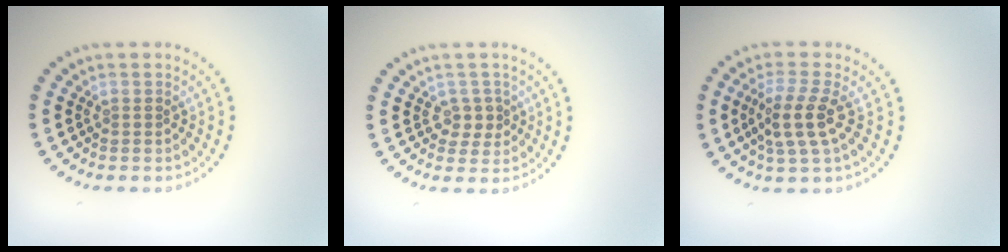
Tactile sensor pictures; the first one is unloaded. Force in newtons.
{"total": 1.8, "press": 1.7, "slide": 0.7}
{"total": 3.3, "press": 3.0, "slide": 1.5}